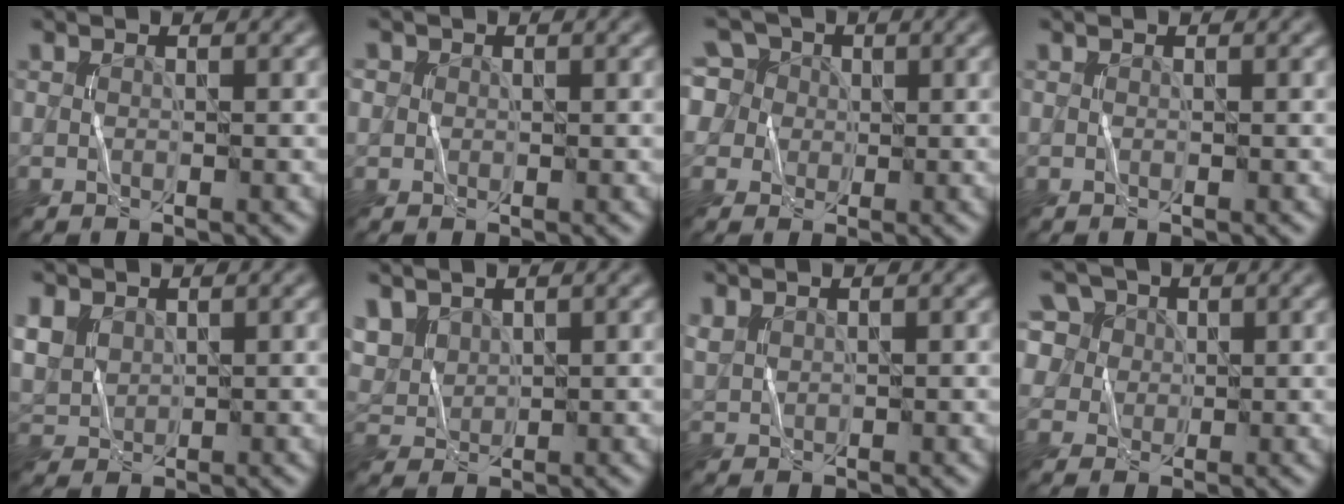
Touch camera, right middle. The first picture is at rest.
{"total": 1.0, "force": [0.3, 0.9, 0.1], "torque": [0.003, -0.001, 0.003]}
{"total": 9.2, "force": [4.1, 7.1, 4.1], "torque": [-0.082, 0.042, 0.040]}
{"total": 0.0}
{"total": 3.3, "force": [1.6, 2.4, 1.6], "torque": [-0.050, 0.002, 0.036]}
{"total": 3.1, "force": [2.1, 1.9, 1.2], "torque": [-0.039, 0.001, 0.056]}
{"total": 1.0, "force": [0.9, 0.5, 0.3], "torque": [-0.012, 0.001, 0.025]}
{"total": 9.2, "force": [4.8, 6.9, 3.9], "torque": [-0.094, 0.031, 0.063]}